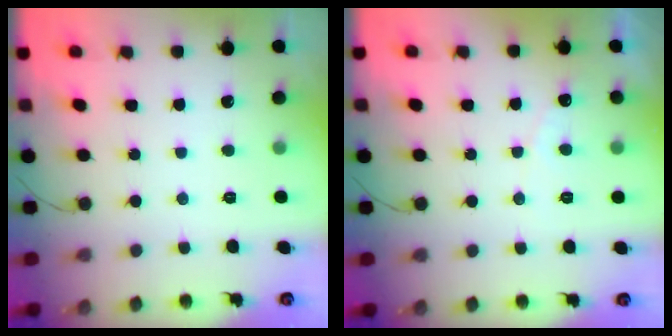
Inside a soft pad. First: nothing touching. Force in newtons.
{"total": 3.0, "press": 3.0, "slide": 0.1}